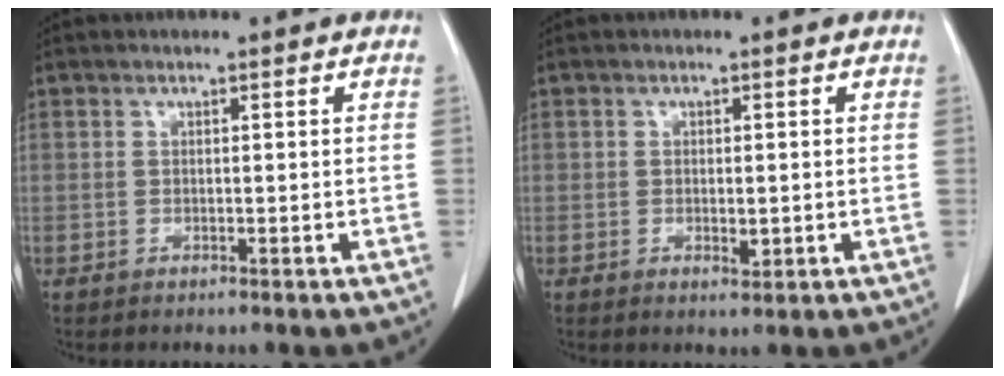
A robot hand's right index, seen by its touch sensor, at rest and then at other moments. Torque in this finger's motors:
{"motor_torque": [-0.07, 0.16, -0.02, 0.01]}